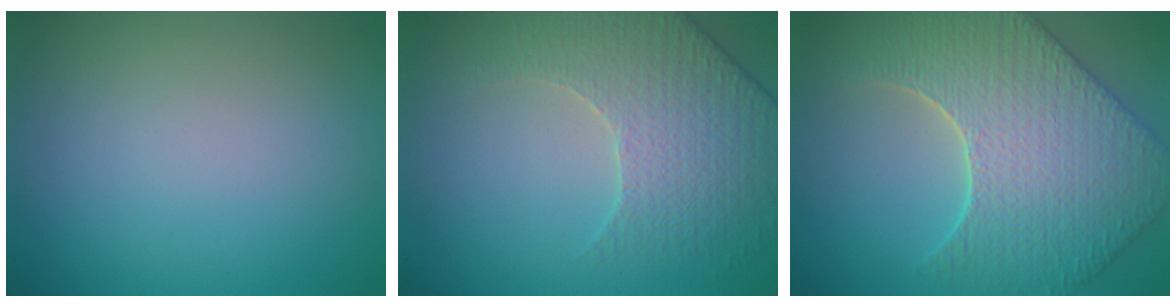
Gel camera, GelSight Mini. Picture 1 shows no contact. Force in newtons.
{"total": 4.2, "press": 4.1, "slide": 1.0}
{"total": 7.9, "press": 6.8, "slide": 4.1}